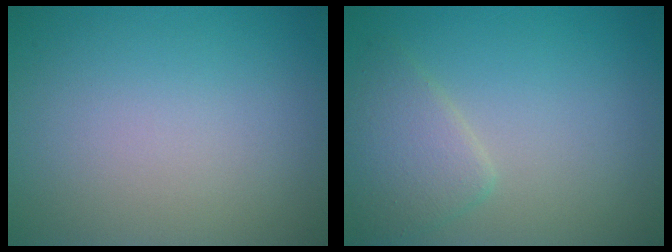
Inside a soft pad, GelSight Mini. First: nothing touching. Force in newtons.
{"total": 2.9, "press": 2.9, "slide": 0.1}